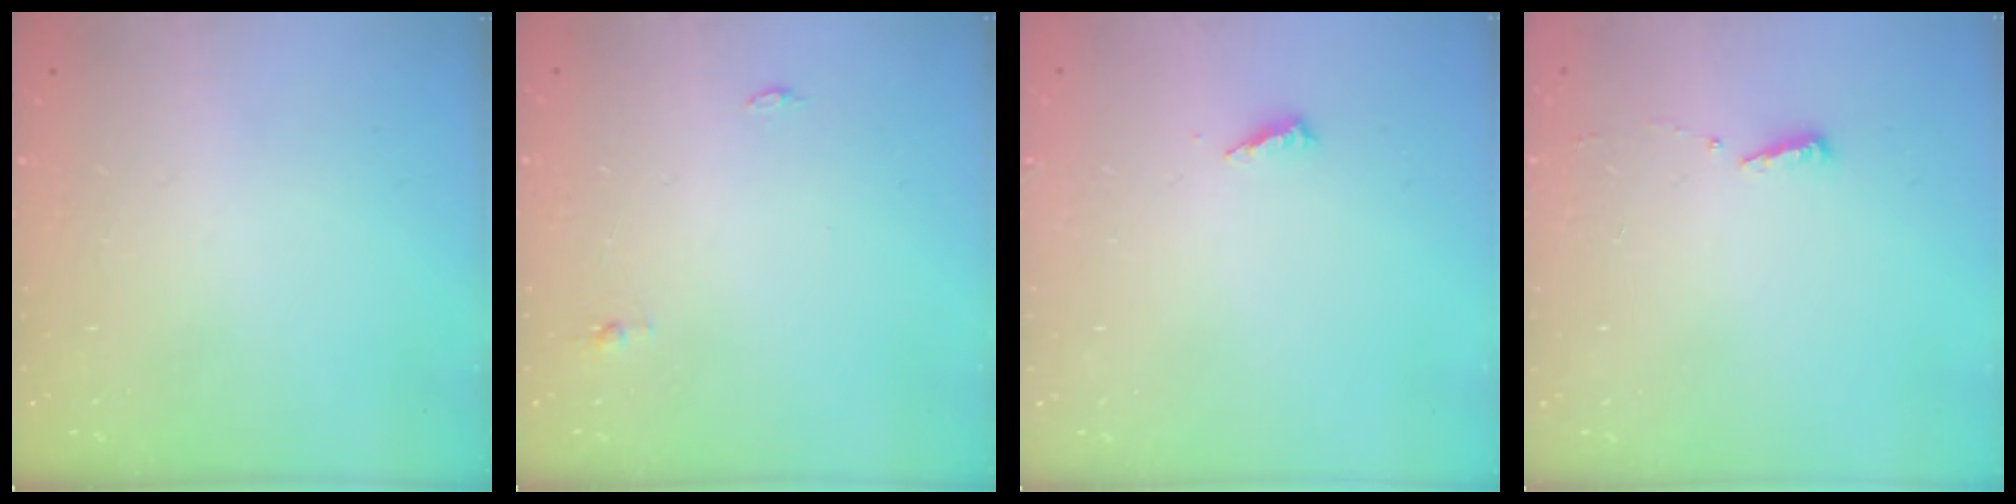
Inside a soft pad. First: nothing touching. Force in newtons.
{"total": 3.7, "press": 3.3, "slide": 1.7}
{"total": 3.1, "press": 3.1, "slide": 0.2}
{"total": 3.6, "press": 3.5, "slide": 0.8}